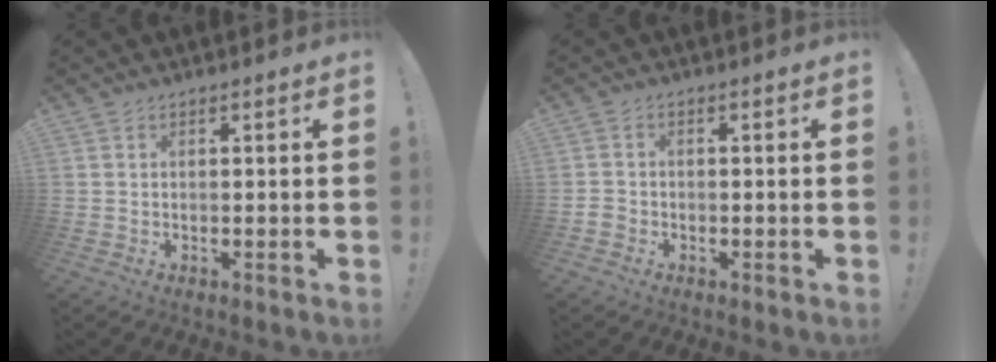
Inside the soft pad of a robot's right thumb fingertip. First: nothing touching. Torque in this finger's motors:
{"motor_torque": [0.19, -0.03, -0.13, 0.06, -0.02]}